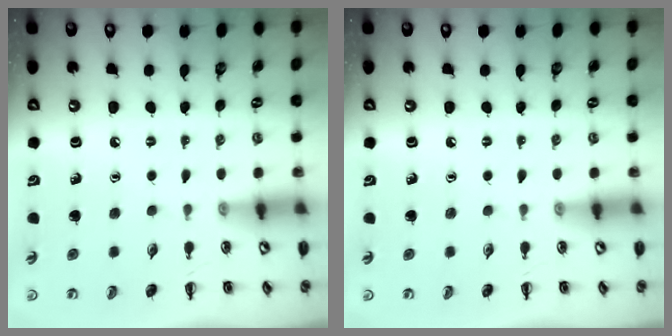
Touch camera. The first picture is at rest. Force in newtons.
{"total": 0.0}